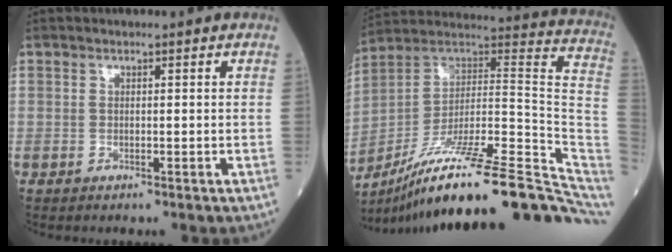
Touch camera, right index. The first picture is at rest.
{"total": 31.1, "force": [-21.9, 4.4, 21.5], "torque": [-0.233, 0.020, -0.337]}